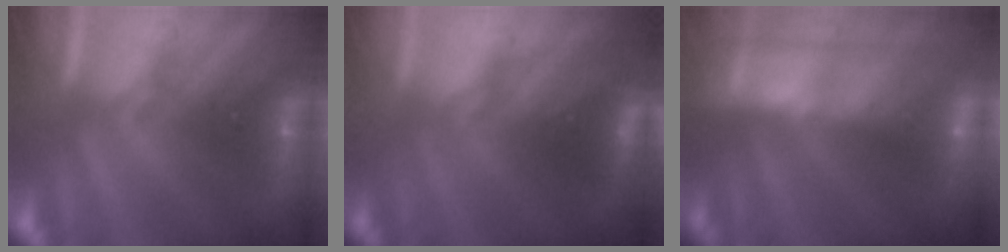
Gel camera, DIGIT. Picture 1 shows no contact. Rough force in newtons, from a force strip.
{"total": 2.1}
{"total": 8.4}